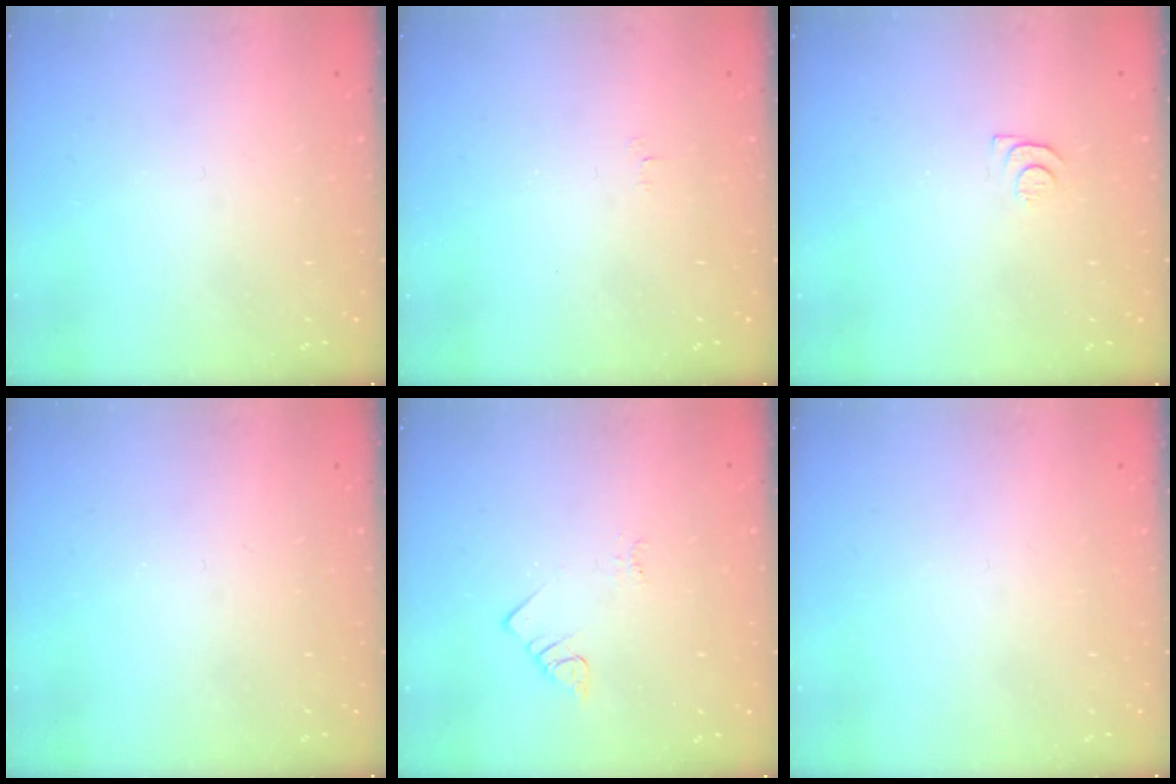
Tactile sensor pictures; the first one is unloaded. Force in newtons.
{"total": 2.5, "press": 2.5, "slide": 0.3}
{"total": 4.1, "press": 4.0, "slide": 0.6}
{"total": 0.0}
{"total": 2.3, "press": 2.3, "slide": 0.4}
{"total": 1.8, "press": 1.7, "slide": 0.1}